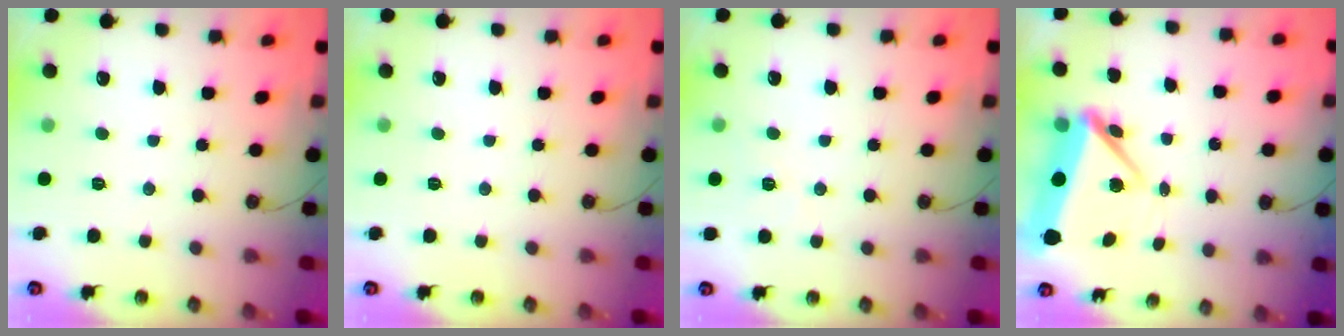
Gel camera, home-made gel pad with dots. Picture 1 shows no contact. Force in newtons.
{"total": 0.0}
{"total": 4.6, "press": 4.6, "slide": 0.8}
{"total": 7.0, "press": 6.9, "slide": 1.3}